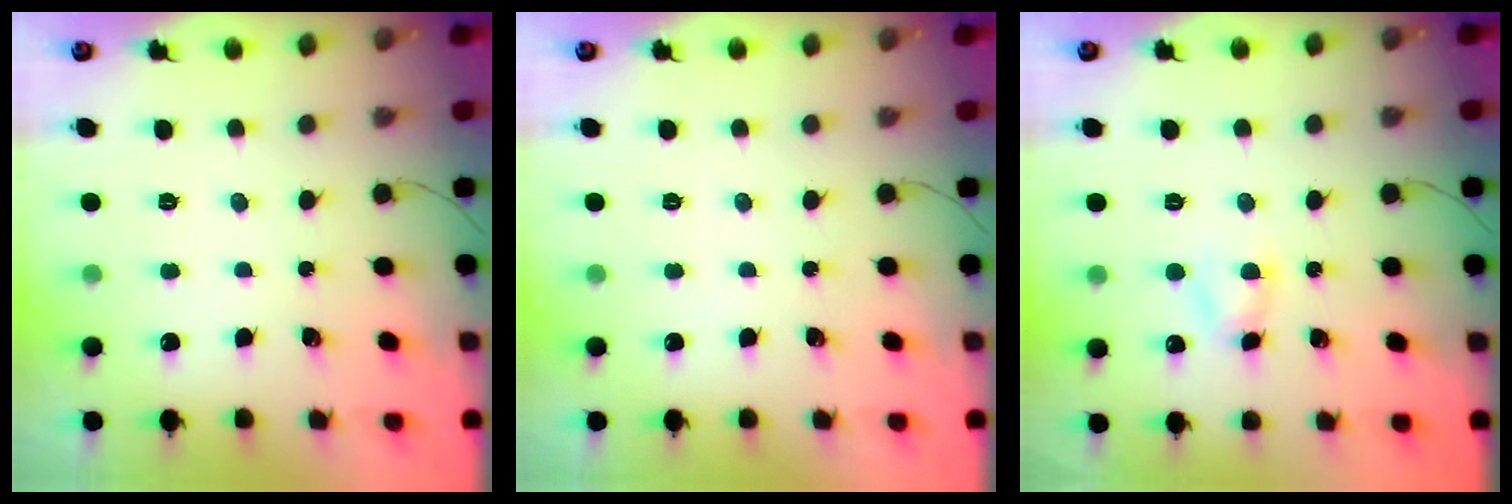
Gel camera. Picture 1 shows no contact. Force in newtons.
{"total": 0.0}
{"total": 3.2, "press": 3.1, "slide": 0.8}